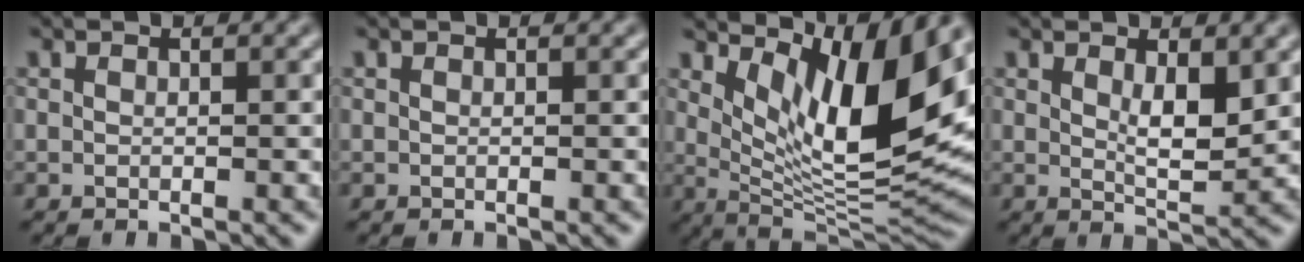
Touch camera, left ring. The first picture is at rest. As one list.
[{"total": 0.0}, {"total": 11.9, "force": [4.3, 4.0, 10.3], "torque": [-0.159, -0.017, 0.084]}, {"total": 3.0, "force": [1.0, 1.0, 2.6], "torque": [-0.046, -0.008, 0.021]}]